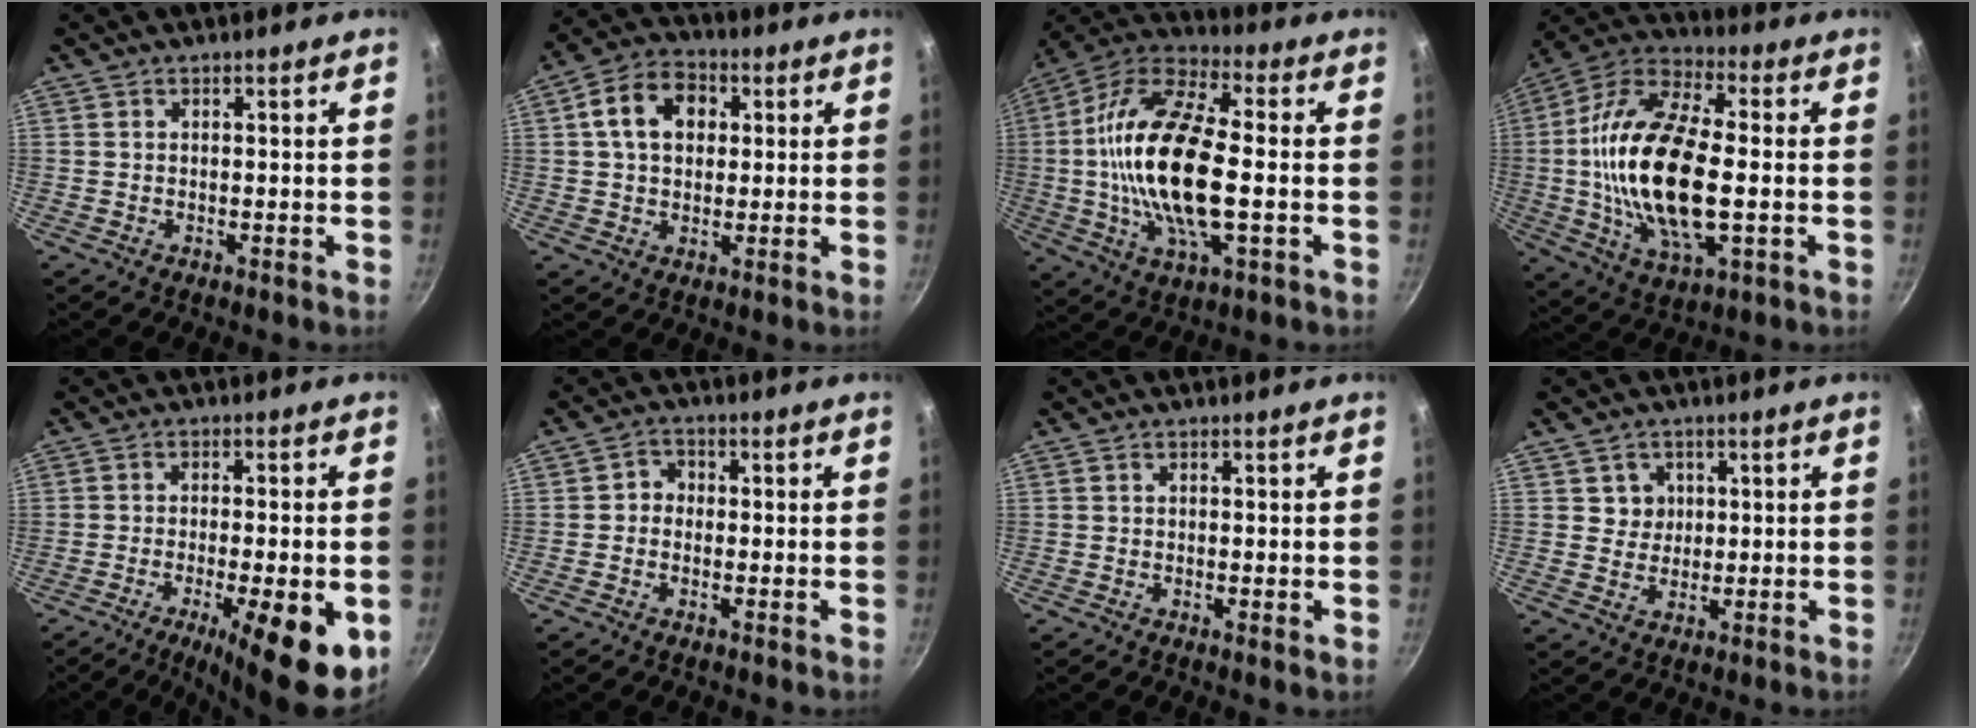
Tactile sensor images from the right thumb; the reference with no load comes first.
{"total": 10.7, "force": [2.4, 7.9, 6.8], "torque": [-0.091, 0.016, 0.028]}
{"total": 22.2, "force": [-1.1, 9.1, 20.3], "torque": [-0.396, 0.021, -0.037]}
{"total": 23.2, "force": [-0.9, 10.5, 20.7], "torque": [-0.406, 0.017, -0.028]}
{"total": 14.5, "force": [-5.3, 3.9, 12.9], "torque": [-0.178, 0.005, -0.075]}
{"total": 2.6, "force": [-0.5, 2.3, 1.0], "torque": [-0.002, 0.011, -0.017]}
{"total": 0.9, "force": [0.1, 0.1, 0.8], "torque": [-0.014, -0.002, -0.001]}
{"total": 3.8, "force": [1.2, 3.5, 0.7], "torque": [0.015, -0.002, 0.017]}